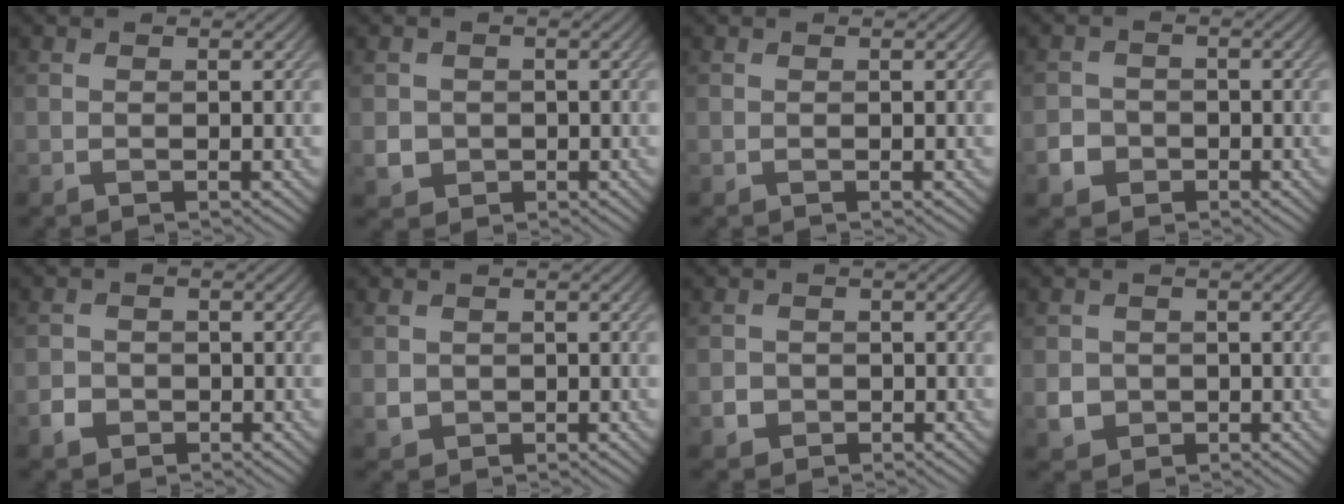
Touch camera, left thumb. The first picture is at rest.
{"total": 2.6, "force": [-0.4, 2.5, 0.6], "torque": [-0.016, -0.008, -0.006]}
{"total": 0.0}
{"total": 2.9, "force": [-1.4, 2.4, 0.7], "torque": [-0.012, -0.004, -0.028]}
{"total": 2.2, "force": [-1.1, 1.7, 0.6], "torque": [-0.008, -0.001, -0.023]}
{"total": 1.9, "force": [0.0, 1.8, 0.4], "torque": [-0.015, -0.008, 0.001]}
{"total": 1.9, "force": [-0.7, 1.7, 0.4], "torque": [-0.004, -0.005, -0.015]}
{"total": 2.9, "force": [-0.5, 2.7, 0.8], "torque": [-0.018, -0.008, -0.010]}